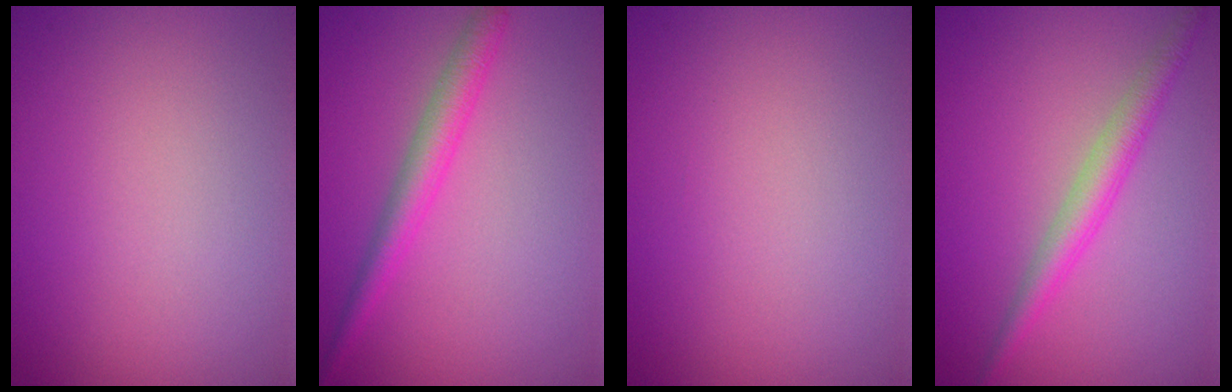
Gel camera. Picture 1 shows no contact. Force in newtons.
{"total": 2.6, "press": 2.6, "slide": 0.2}
{"total": 0.0}
{"total": 2.6, "press": 2.6, "slide": 0.0}